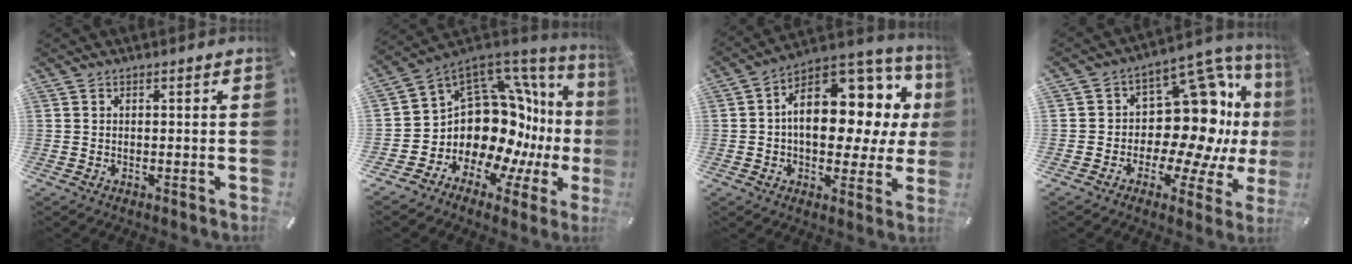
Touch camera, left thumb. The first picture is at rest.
{"total": 16.6, "force": [-0.4, 13.1, 10.3], "torque": [-0.166, -0.080, 0.033]}
{"total": 17.0, "force": [3.8, 11.0, 12.4], "torque": [-0.161, -0.038, 0.066]}
{"total": 20.0, "force": [3.0, 12.7, 15.2], "torque": [-0.199, -0.045, 0.053]}